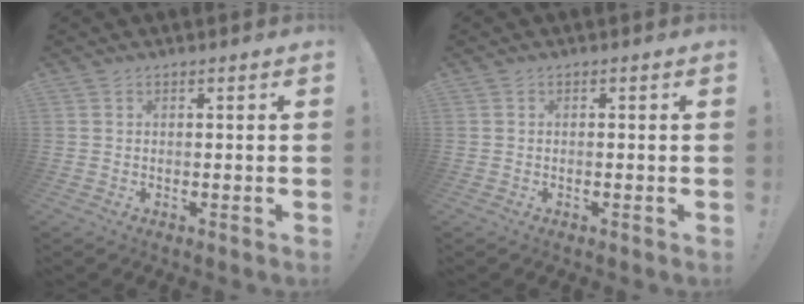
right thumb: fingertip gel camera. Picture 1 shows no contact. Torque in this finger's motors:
{"motor_torque": [-0.04, 0.00, -0.04, 0.01, -0.08]}